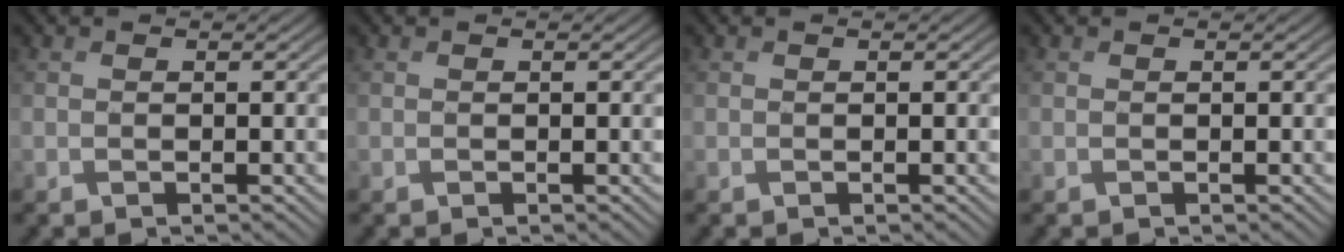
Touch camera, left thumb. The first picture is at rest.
{"total": 0.0}
{"total": 0.0}
{"total": 0.0}